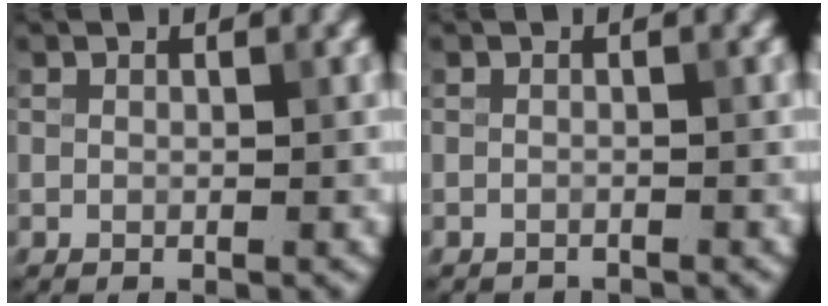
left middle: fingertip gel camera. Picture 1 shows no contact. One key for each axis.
{"total": 1.5, "fx": -1.5, "fy": 0.1, "fz": 0.0, "tx": 0.005, "ty": -0.008, "tz": -0.022}